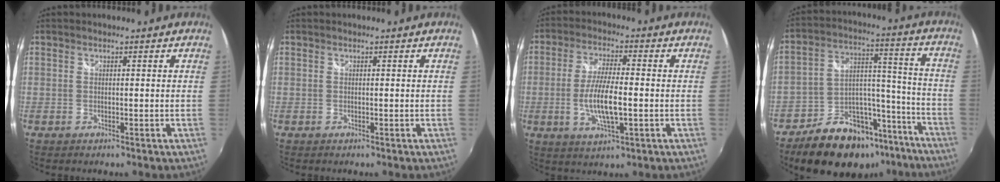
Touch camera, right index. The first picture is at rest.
{"total": 0.0}
{"total": 9.4, "force": [-1.8, 2.3, 8.9], "torque": [-0.176, -0.007, -0.034]}
{"total": 19.7, "force": [-14.1, 10.9, 8.4], "torque": [-0.145, 0.063, -0.193]}